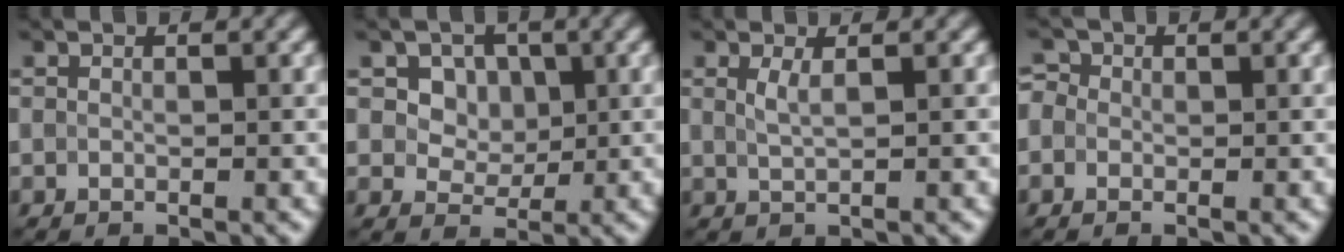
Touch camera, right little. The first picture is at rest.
{"total": 4.1, "force": [1.4, 3.3, 2.0], "torque": [-0.042, -0.008, 0.026]}
{"total": 1.5, "force": [0.5, 0.4, 1.3], "torque": [-0.027, -0.001, 0.011]}
{"total": 2.1, "force": [0.6, 1.8, 0.9], "torque": [-0.001, 0.013, -0.015]}